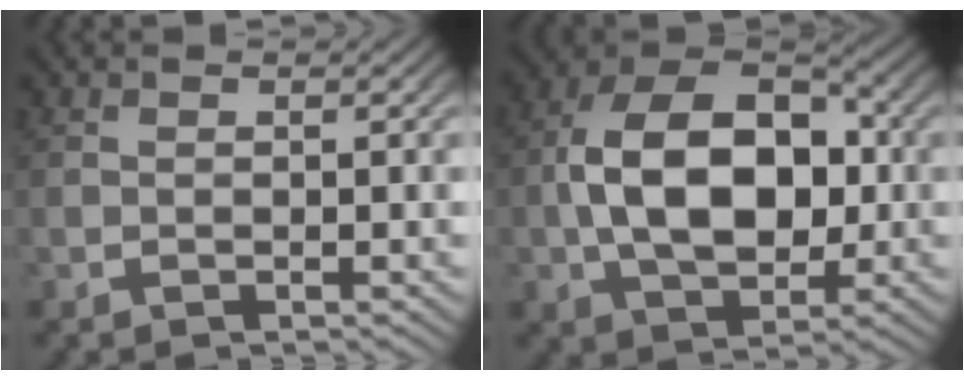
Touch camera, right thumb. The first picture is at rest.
{"total": 12.9, "force": [-0.1, 8.5, 9.6], "torque": [-0.193, -0.033, 0.016]}